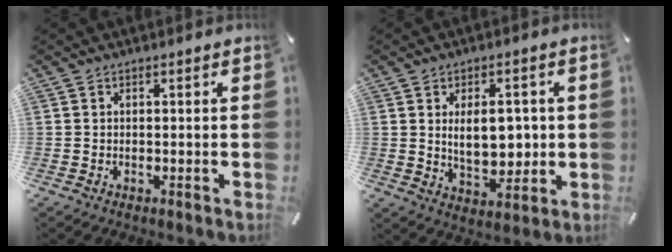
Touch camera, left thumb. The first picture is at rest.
{"total": 10.1, "force": [1.2, 6.0, 8.0], "torque": [-0.110, -0.006, 0.017]}